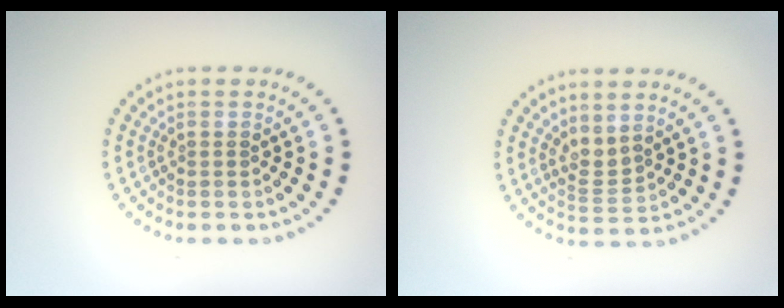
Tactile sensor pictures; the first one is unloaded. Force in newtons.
{"total": 1.9, "press": 1.4, "slide": 1.2}